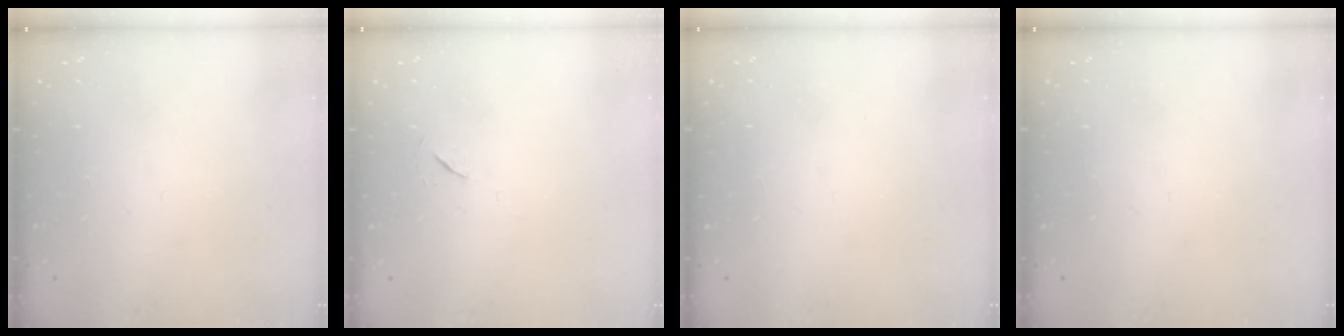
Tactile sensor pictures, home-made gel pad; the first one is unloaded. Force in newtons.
{"total": 5.7, "press": 5.2, "slide": 2.4}
{"total": 1.5, "press": 1.5, "slide": 0.1}
{"total": 0.0}